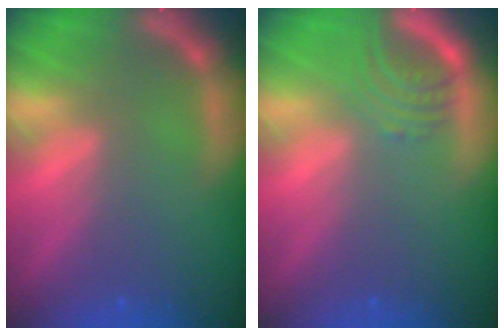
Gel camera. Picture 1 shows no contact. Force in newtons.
{"total": 3.5}